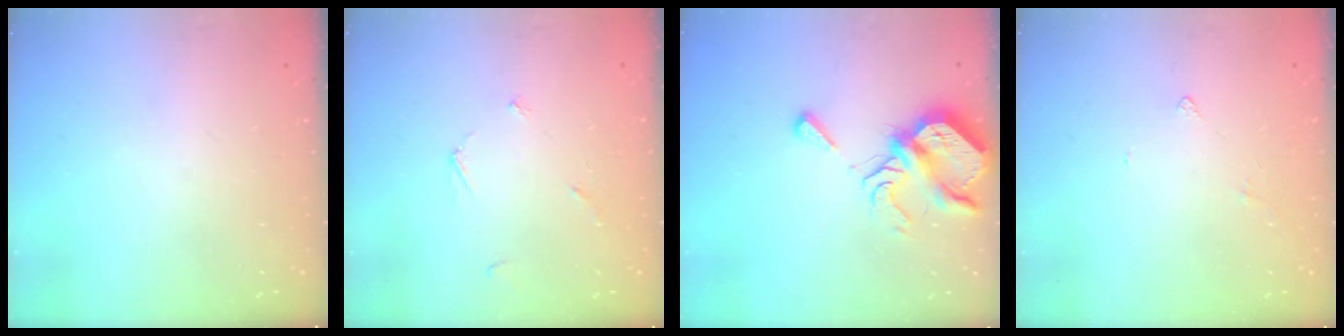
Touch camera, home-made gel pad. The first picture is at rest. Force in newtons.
{"total": 3.4, "press": 3.4, "slide": 0.3}
{"total": 8.1, "press": 8.0, "slide": 1.2}
{"total": 2.6, "press": 2.6, "slide": 0.5}